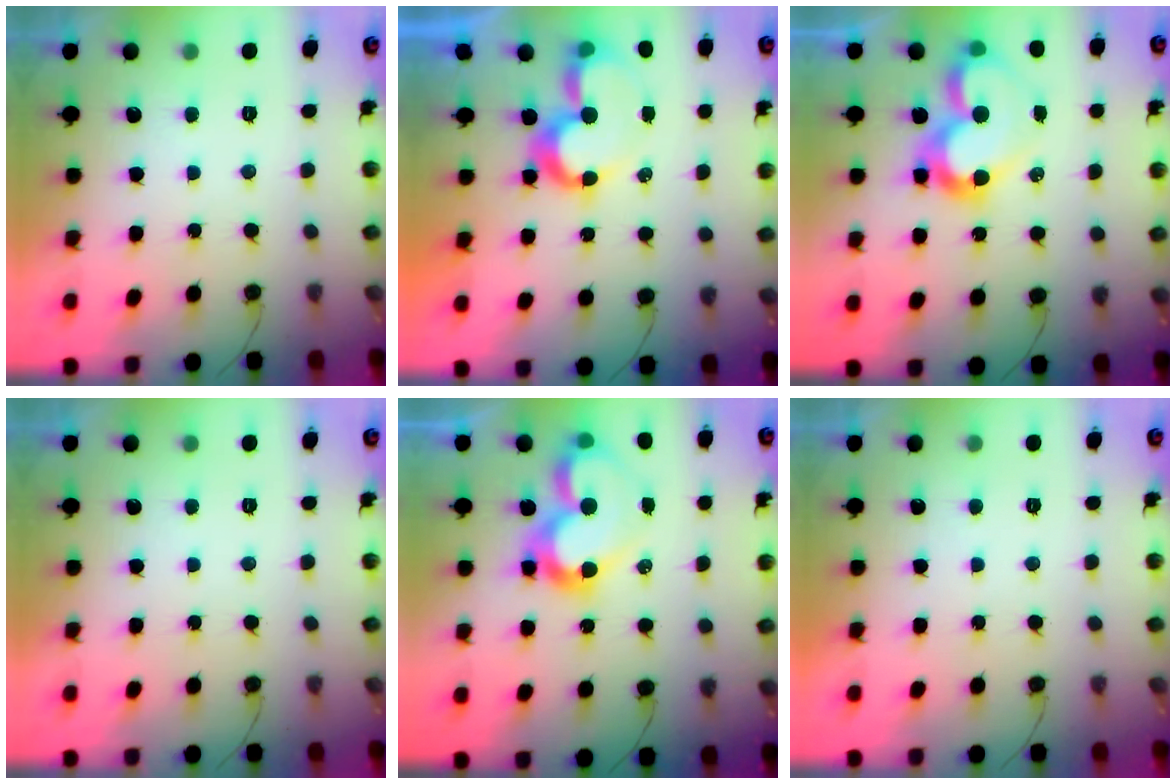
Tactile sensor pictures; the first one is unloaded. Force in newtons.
{"total": 8.3, "press": 7.7, "slide": 3.1}
{"total": 11.4, "press": 10.9, "slide": 3.2}
{"total": 0.0}
{"total": 11.4, "press": 10.9, "slide": 3.2}
{"total": 1.8, "press": 1.8, "slide": 0.0}